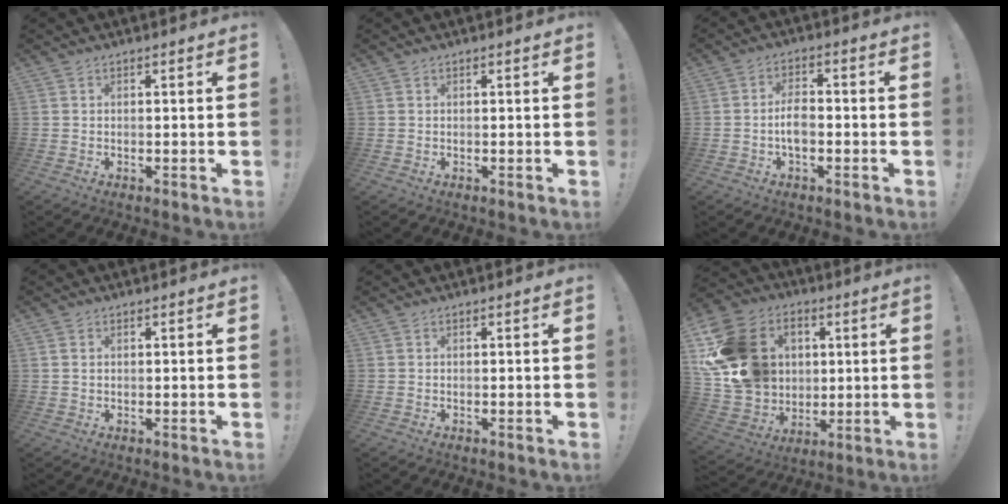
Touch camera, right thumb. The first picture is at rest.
{"total": 0.0}
{"total": 5.7, "force": [-1.3, 2.9, 4.7], "torque": [-0.089, 0.003, -0.028]}
{"total": 0.9, "force": [0.4, 0.7, 0.3], "torque": [-0.007, 0.001, 0.008]}
{"total": 0.0}
{"total": 21.3, "force": [4.1, 17.9, 10.8], "torque": [-0.193, -0.002, 0.108]}